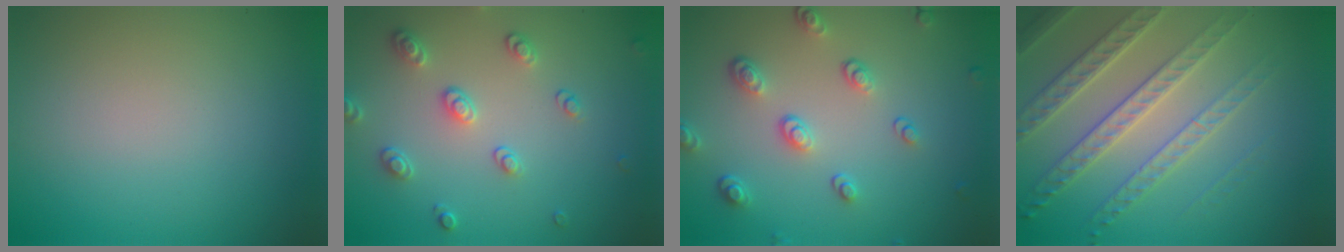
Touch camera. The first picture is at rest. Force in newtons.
{"total": 2.5, "press": 2.5, "slide": 0.4}
{"total": 3.5, "press": 2.7, "slide": 2.3}
{"total": 6.1, "press": 4.6, "slide": 4.0}